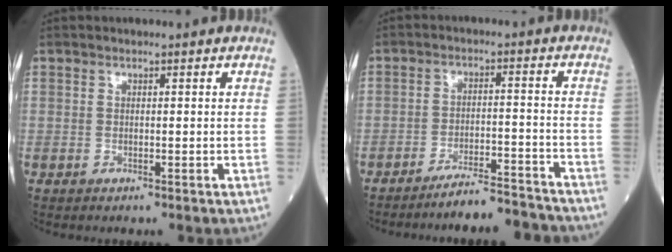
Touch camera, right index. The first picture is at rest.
{"total": 8.7, "force": [-8.3, 0.4, 2.4], "torque": [-0.022, 0.011, -0.133]}